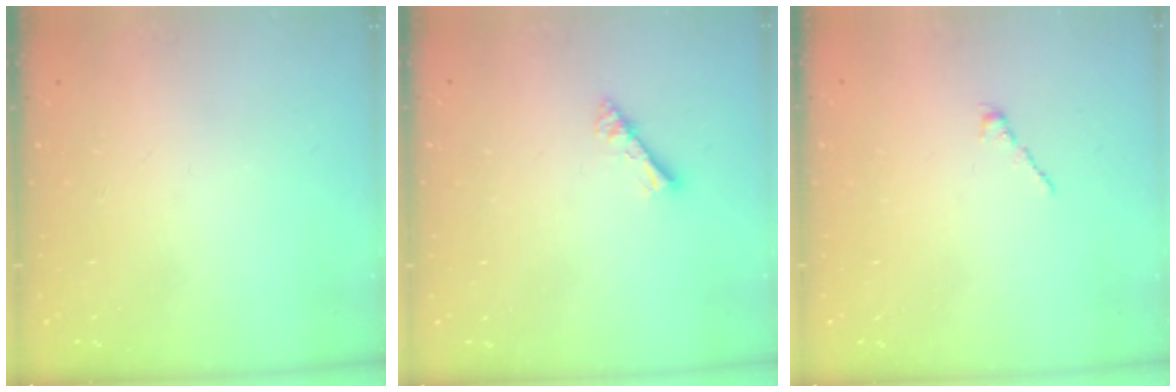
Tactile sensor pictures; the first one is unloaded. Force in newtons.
{"total": 2.8, "press": 2.8, "slide": 0.2}
{"total": 1.2, "press": 1.1, "slide": 0.5}